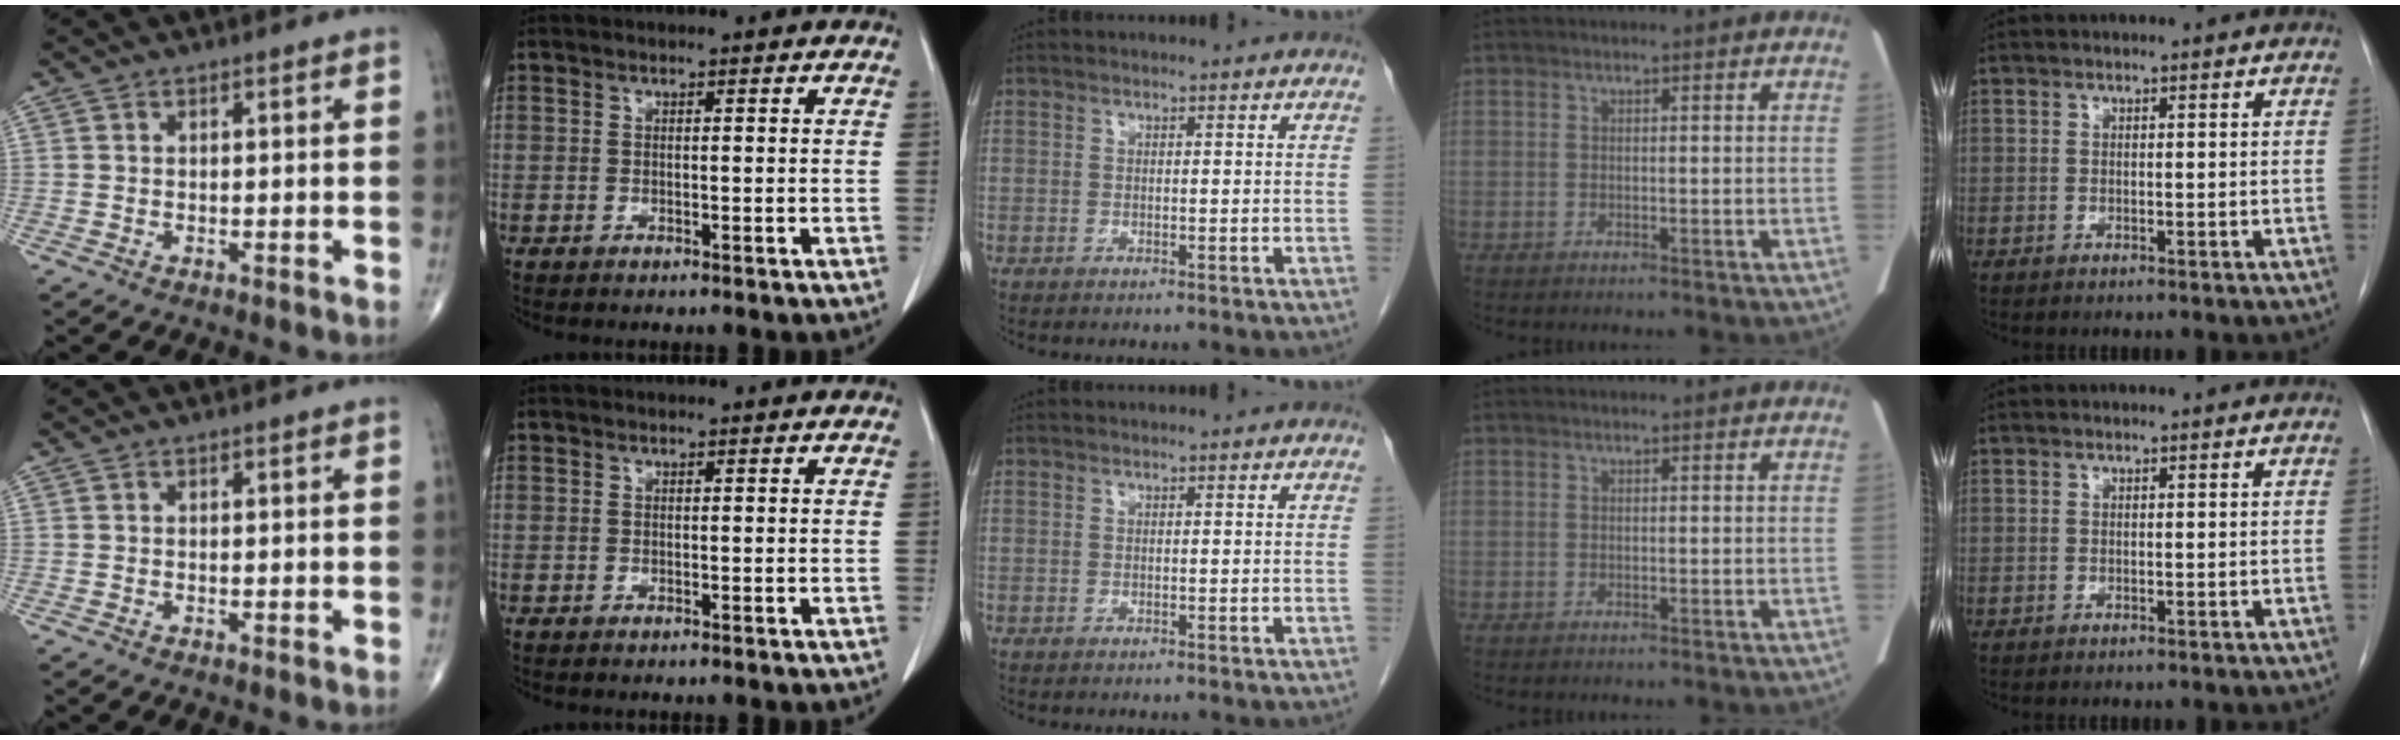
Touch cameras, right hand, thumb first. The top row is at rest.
{}